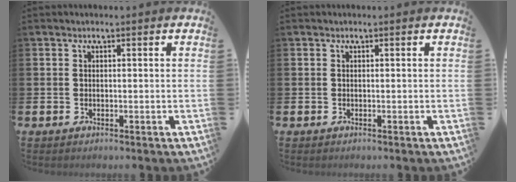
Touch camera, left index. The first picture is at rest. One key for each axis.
{"total": 0.0}